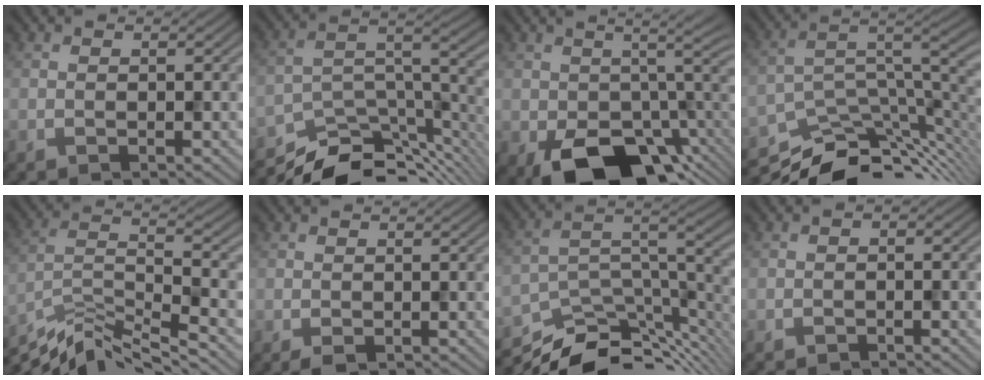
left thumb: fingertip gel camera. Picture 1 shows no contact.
{"total": 11.2, "force": [-9.2, 3.4, 5.4], "torque": [-0.096, -0.008, -0.157]}
{"total": 16.2, "force": [-4.0, 9.1, 12.9], "torque": [-0.174, -0.047, -0.020]}
{"total": 10.7, "force": [-7.8, 3.3, 6.4], "torque": [-0.108, -0.002, -0.133]}
{"total": 10.3, "force": [-8.1, 1.9, 6.1], "torque": [-0.114, 0.001, -0.156]}
{"total": 1.3, "force": [-0.6, 0.9, 0.8], "torque": [-0.022, -0.008, -0.011]}
{"total": 11.4, "force": [-8.6, 3.8, 6.4], "torque": [-0.113, -0.005, -0.144]}
{"total": 1.7, "force": [-1.2, 1.0, 0.6], "torque": [-0.013, 0.001, -0.028]}